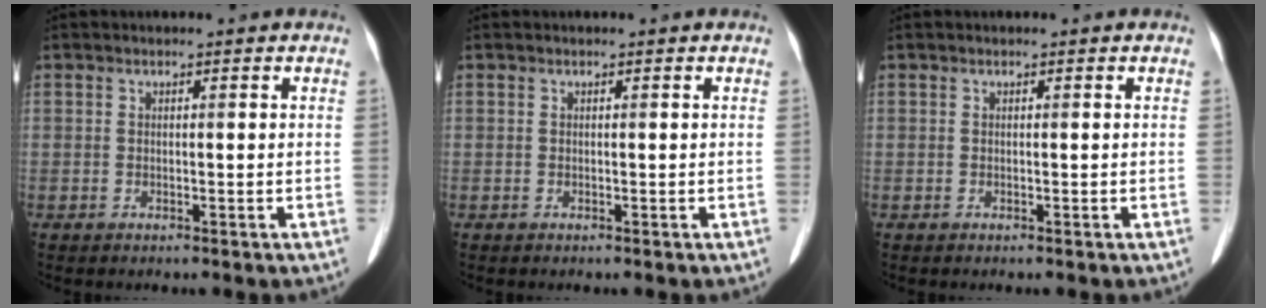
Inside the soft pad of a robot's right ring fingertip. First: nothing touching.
{"total": 0.0}
{"total": 0.0}